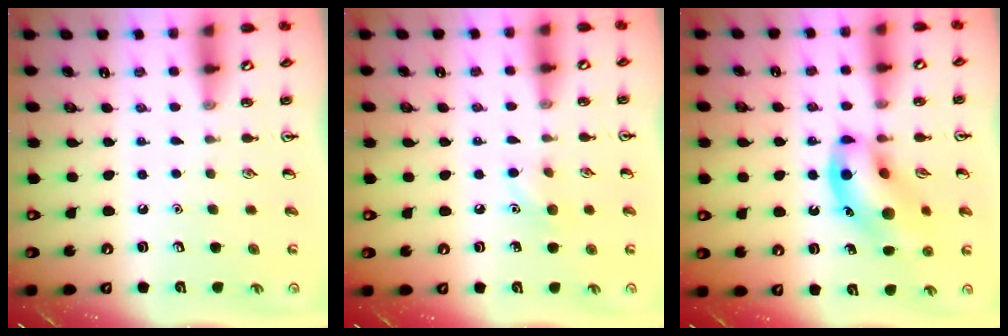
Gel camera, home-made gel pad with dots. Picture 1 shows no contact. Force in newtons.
{"total": 5.5, "press": 5.2, "slide": 1.6}
{"total": 13.8, "press": 13.6, "slide": 1.9}